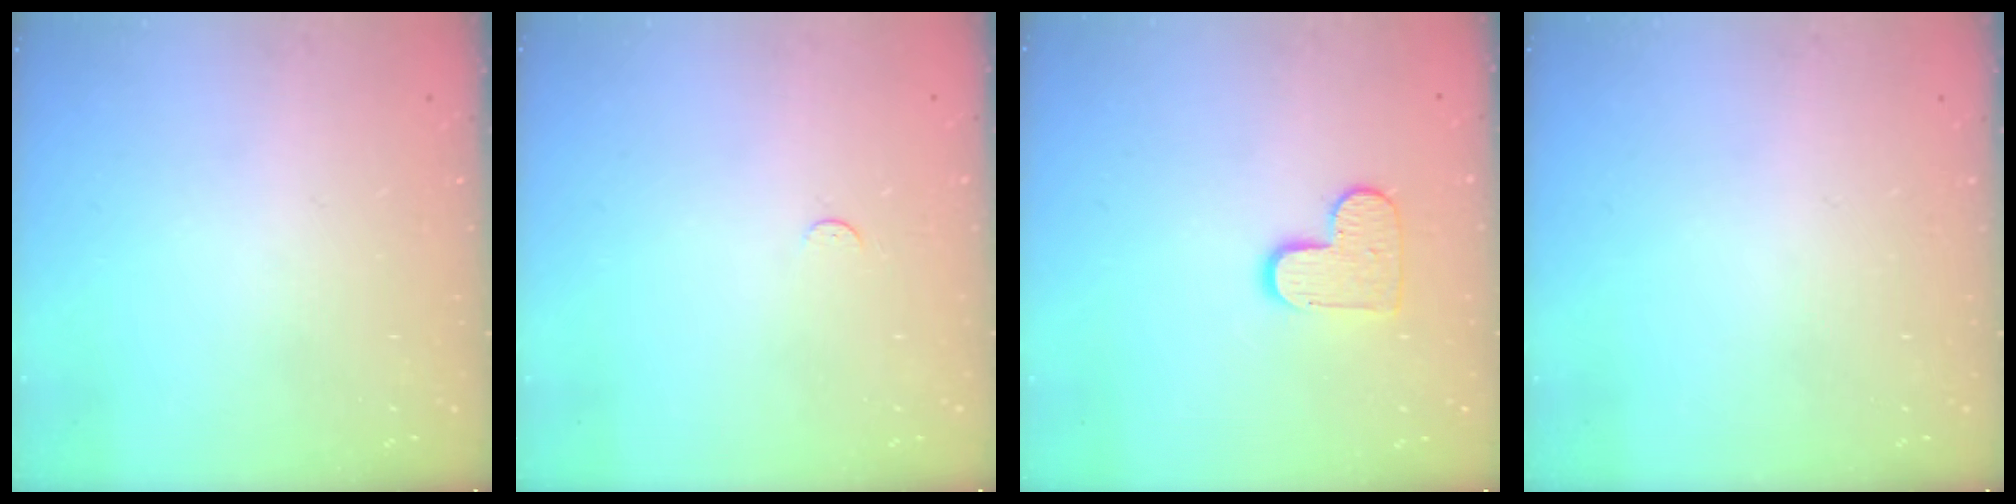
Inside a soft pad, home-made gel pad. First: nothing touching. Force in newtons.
{"total": 2.5, "press": 2.5, "slide": 0.3}
{"total": 9.2, "press": 9.2, "slide": 0.5}
{"total": 0.0}